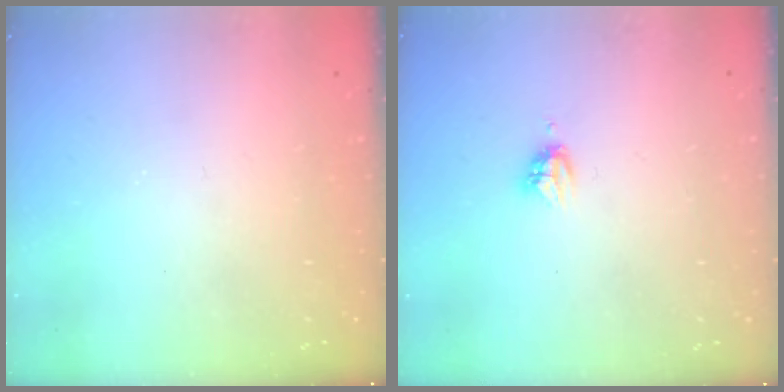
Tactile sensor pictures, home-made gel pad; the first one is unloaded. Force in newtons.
{"total": 3.7, "press": 3.7, "slide": 0.5}